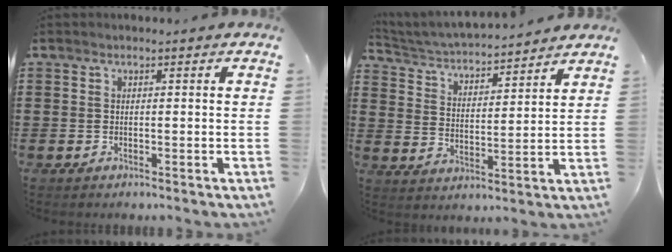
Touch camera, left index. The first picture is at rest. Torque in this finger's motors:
{"motor_torque": [1.01, -1.13, 0.24, 0.11]}